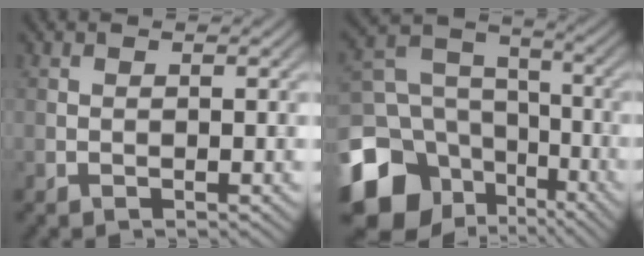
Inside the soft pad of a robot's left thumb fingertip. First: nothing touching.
{"total": 15.4, "force": [-6.9, 11.5, 7.5], "torque": [-0.220, -0.034, -0.121]}